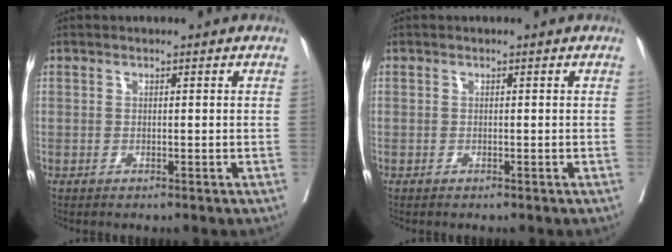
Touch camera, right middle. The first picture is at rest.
{"total": 0.0}